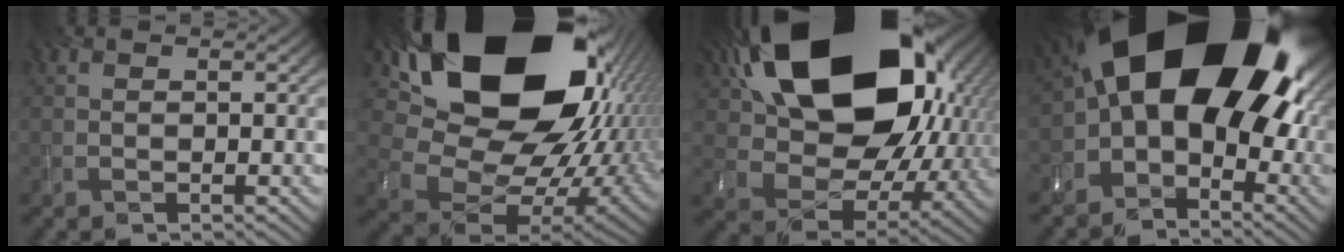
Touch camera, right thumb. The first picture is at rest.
{"total": 23.0, "force": [9.2, 16.3, 13.4], "torque": [-0.296, -0.012, 0.205]}
{"total": 21.7, "force": [7.8, 14.7, 14.0], "torque": [-0.310, -0.011, 0.169]}
{"total": 19.7, "force": [1.8, 12.6, 15.1], "torque": [-0.204, -0.057, 0.067]}